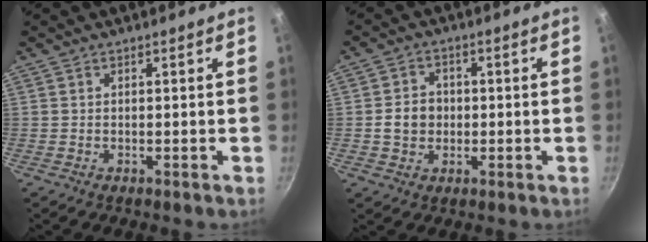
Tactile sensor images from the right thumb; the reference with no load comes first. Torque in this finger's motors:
{"motor_torque": [0.46, 1.14, 0.42, -0.28, 0.01]}